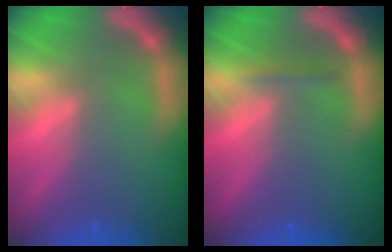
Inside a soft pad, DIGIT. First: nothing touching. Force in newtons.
{"total": 0.9}